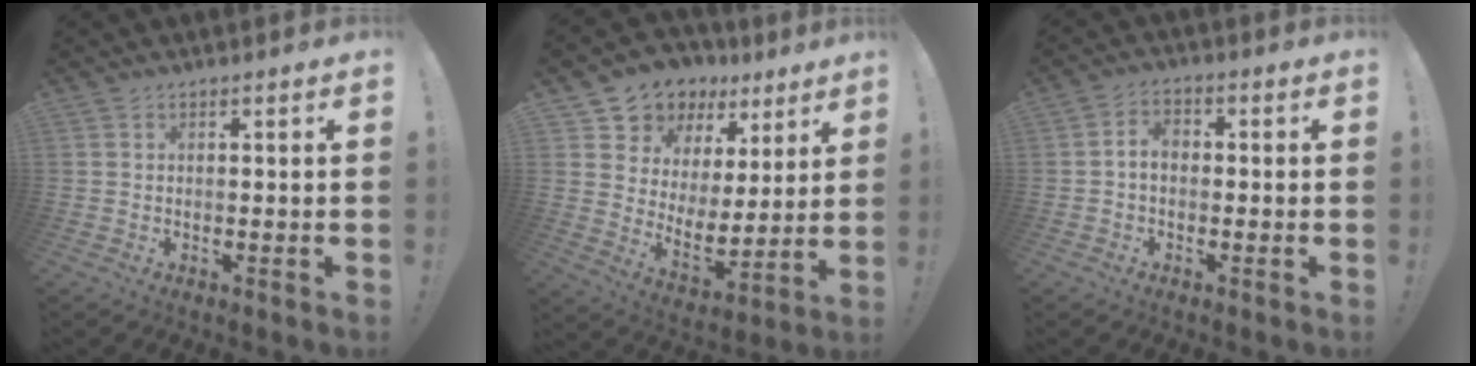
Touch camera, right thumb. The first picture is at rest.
{"total": 9.0, "force": [6.2, 6.3, 1.5], "torque": [-0.032, -0.067, 0.123]}
{"total": 4.4, "force": [-0.3, 2.9, 3.3], "torque": [-0.051, 0.007, -0.005]}